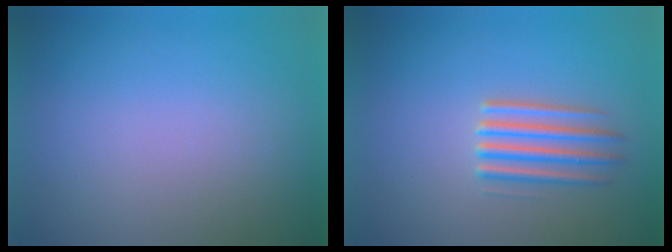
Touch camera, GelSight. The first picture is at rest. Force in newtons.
{"total": 2.5}